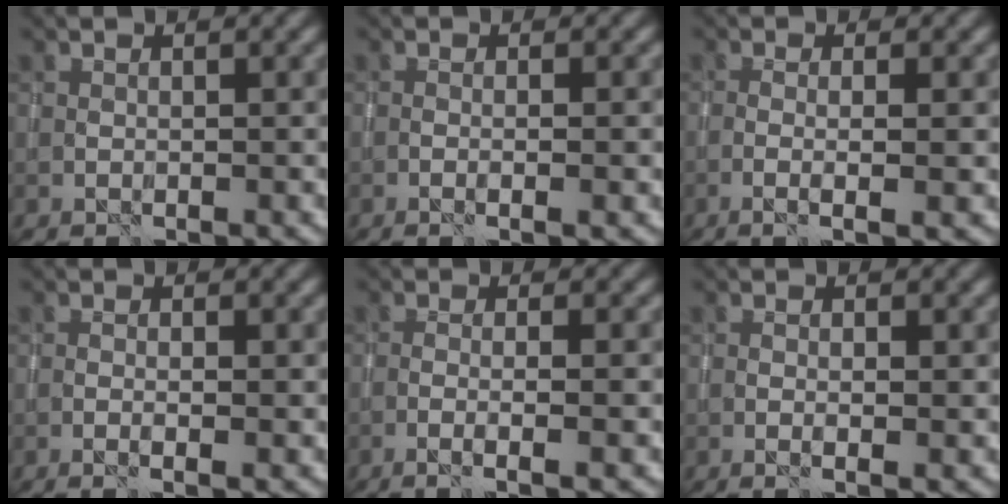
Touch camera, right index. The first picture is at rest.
{"total": 1.7, "force": [-0.5, 0.0, 1.6], "torque": [-0.026, 0.003, -0.011]}
{"total": 3.0, "force": [-0.5, 0.5, 2.9], "torque": [-0.048, 0.000, -0.014]}
{"total": 1.8, "force": [-0.5, 0.1, 1.7], "torque": [-0.032, 0.000, -0.009]}
{"total": 3.4, "force": [-1.3, 0.5, 3.2], "torque": [-0.050, 0.003, -0.031]}
{"total": 1.9, "force": [-0.2, 0.2, 1.9], "torque": [-0.035, -0.002, -0.004]}